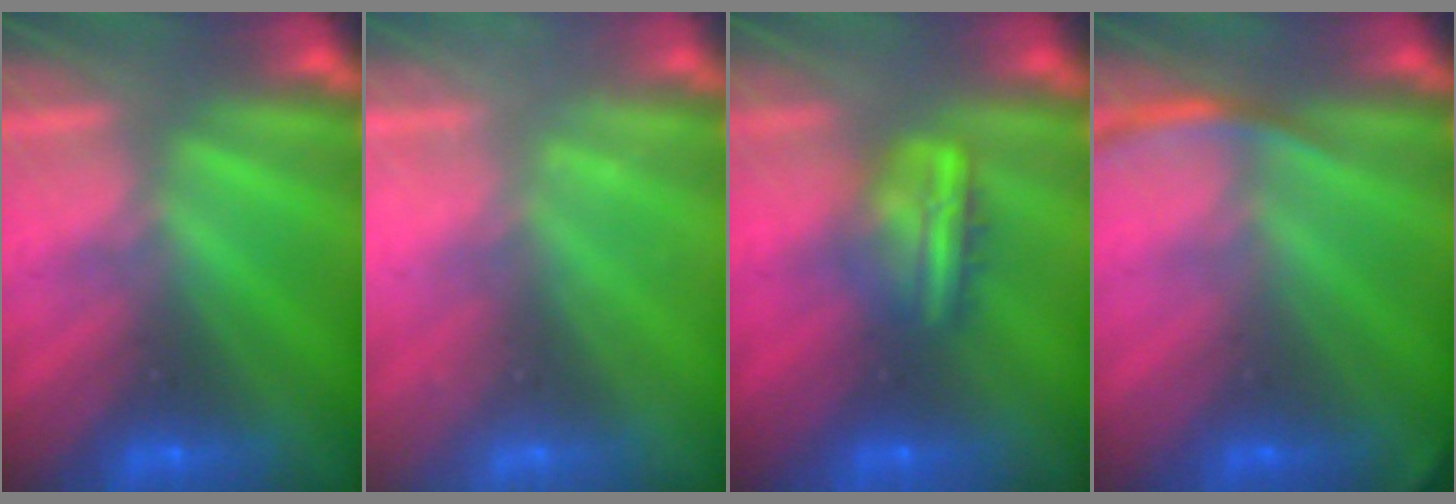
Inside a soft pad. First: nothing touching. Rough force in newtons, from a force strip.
{"total": 2.2}
{"total": 7.7}
{"total": 2.8}